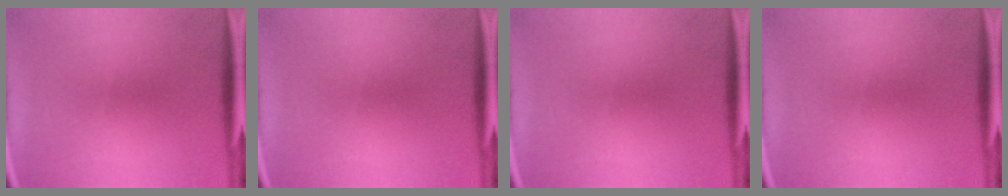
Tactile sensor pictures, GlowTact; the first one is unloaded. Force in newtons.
{"total": 0.0}
{"total": 0.0}
{"total": 0.0}